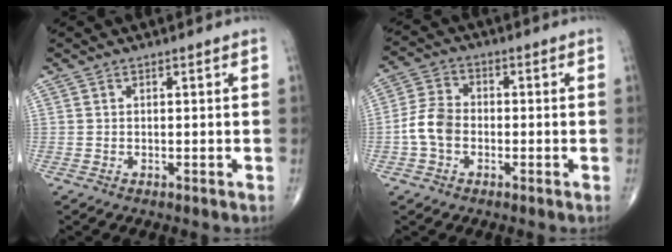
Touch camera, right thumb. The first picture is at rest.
{"total": 6.6, "force": [-1.6, 4.7, 4.3], "torque": [-0.081, 0.022, -0.041]}